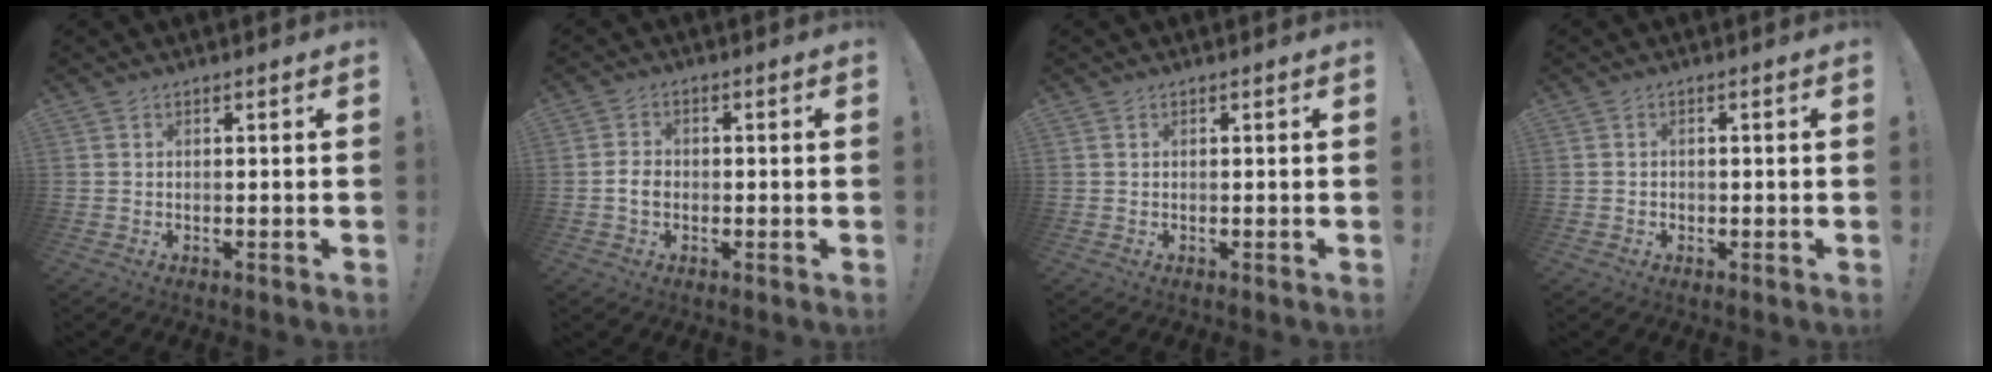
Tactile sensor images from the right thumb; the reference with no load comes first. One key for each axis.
{"total": 3.5, "fx": -1.1, "fy": 2.7, "fz": 2.0, "tx": -0.030, "ty": 0.005, "tz": -0.021}
{"total": 0.0}
{"total": 1.1, "fx": -0.6, "fy": 0.9, "fz": 0.2, "tx": -0.001, "ty": 0.002, "tz": -0.011}